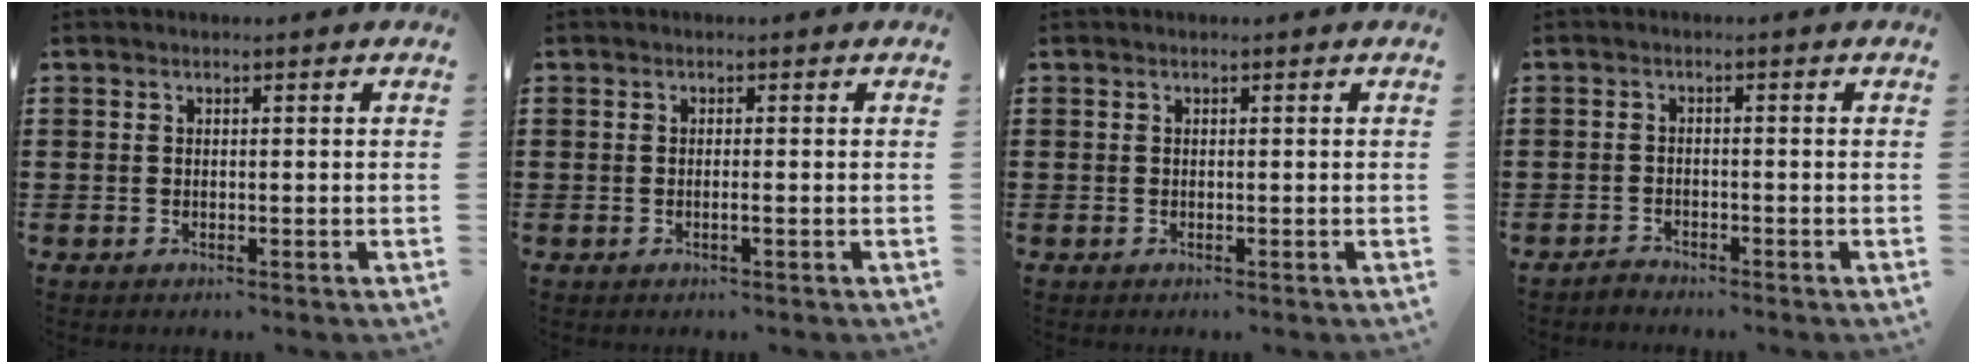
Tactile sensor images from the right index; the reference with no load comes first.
{"total": 0.8, "force": [-0.3, -0.1, 0.8], "torque": [-0.013, -0.005, -0.005]}
{"total": 0.0}
{"total": 1.4, "force": [-1.4, 0.2, 0.0], "torque": [-0.006, 0.004, -0.029]}